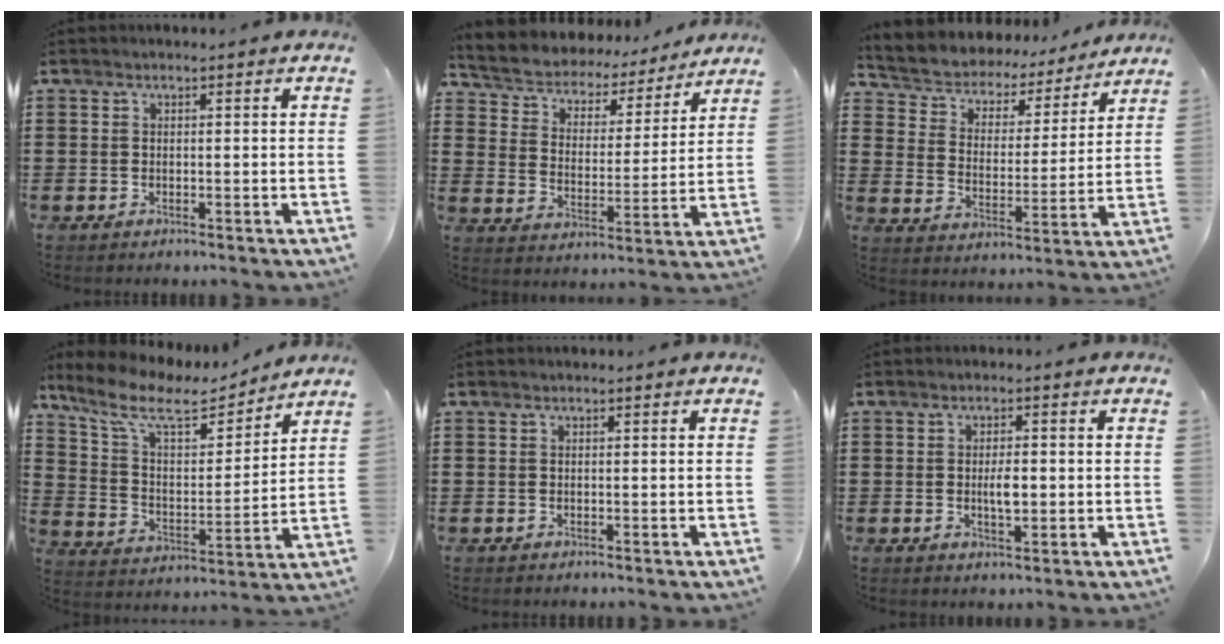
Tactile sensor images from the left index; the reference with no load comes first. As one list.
[{"total": 4.4, "force": [4.2, 1.2, -0.2], "torque": [-0.025, -0.034, 0.067]}, {"total": 4.3, "force": [4.1, 1.3, -0.2], "torque": [-0.026, -0.036, 0.064]}, {"total": 10.0, "force": [7.8, 3.2, 5.5], "torque": [-0.136, -0.033, 0.133]}, {"total": 0.0}, {"total": 3.2, "force": [-0.1, 1.1, 3.0], "torque": [-0.048, -0.003, -0.004]}]